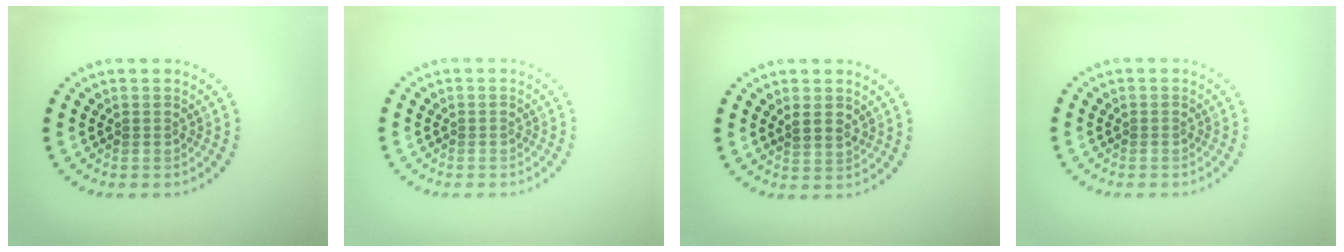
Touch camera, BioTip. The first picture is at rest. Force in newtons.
{"total": 0.0}
{"total": 1.3, "press": 1.2, "slide": 0.6}
{"total": 0.0}